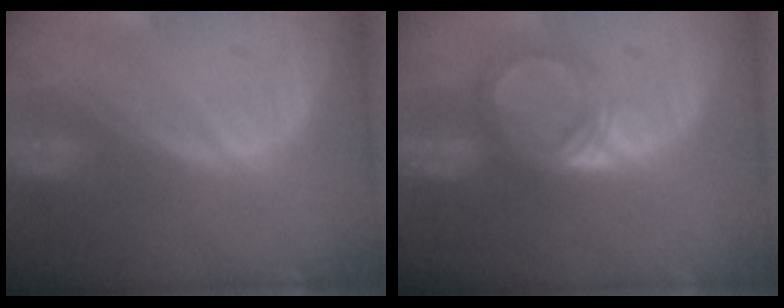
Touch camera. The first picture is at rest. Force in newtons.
{"total": 5.2, "press": 4.6, "slide": 2.4}